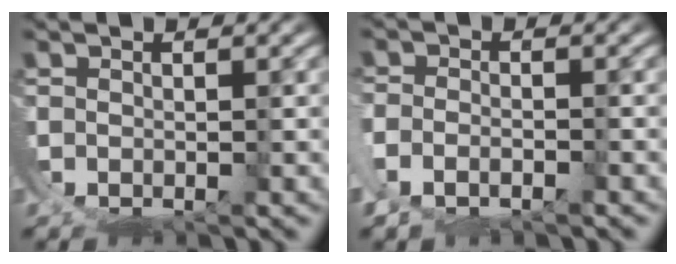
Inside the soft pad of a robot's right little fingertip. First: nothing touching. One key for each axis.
{"total": 2.2, "fx": -1.2, "fy": 0.9, "fz": 1.6, "tx": -0.036, "ty": -0.005, "tz": -0.020}